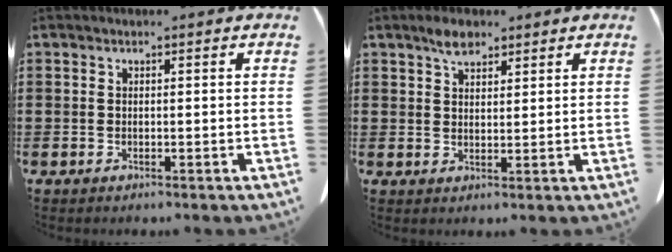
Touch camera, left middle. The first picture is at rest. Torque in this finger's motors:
{"motor_torque": [0.01, 0.00, 0.07, 0.02]}